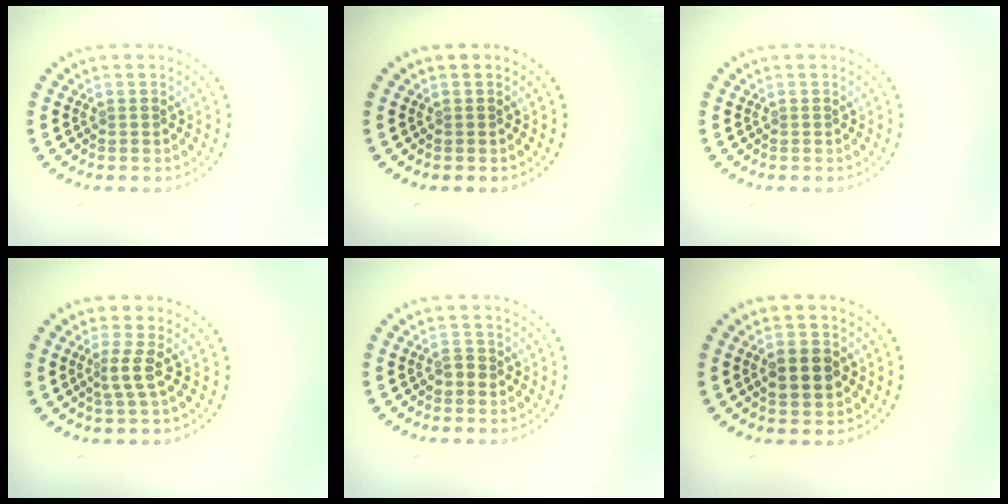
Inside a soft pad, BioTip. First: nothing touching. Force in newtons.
{"total": 0.0}
{"total": 0.0}
{"total": 1.9, "press": 1.3, "slide": 1.3}
{"total": 1.2, "press": 1.0, "slide": 0.5}
{"total": 3.7, "press": 3.7, "slide": 0.2}